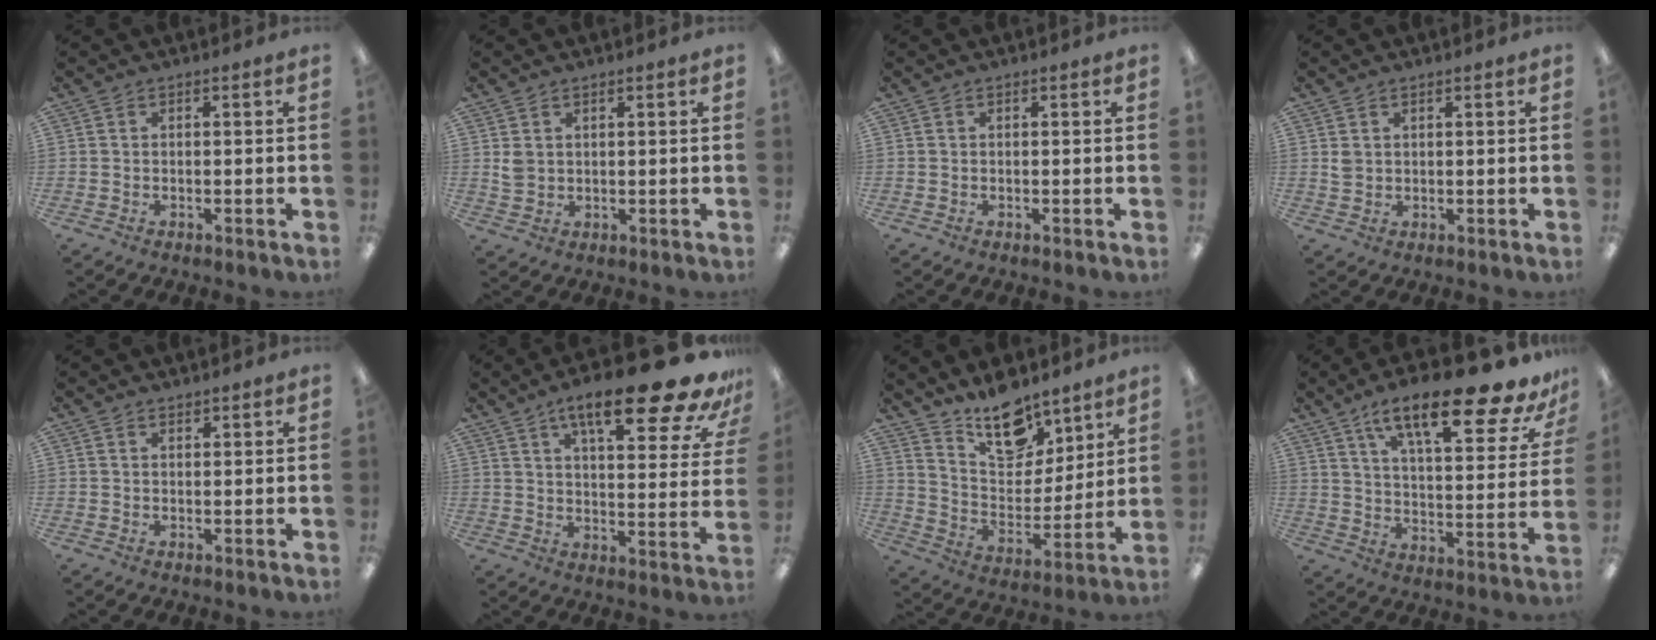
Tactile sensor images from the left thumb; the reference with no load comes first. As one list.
[{"total": 3.1, "force": [1.3, 2.4, 1.4], "torque": [-0.022, -0.002, 0.024]}, {"total": 0.0}, {"total": 2.3, "force": [1.1, 1.8, 1.0], "torque": [-0.014, -0.001, 0.019]}, {"total": 1.1, "force": [1.0, 0.4, 0.1], "torque": [0.005, -0.004, 0.019]}, {"total": 21.5, "force": [14.0, 5.4, 15.4], "torque": [-0.222, -0.089, 0.219]}, {"total": 16.1, "force": [12.3, 8.1, 6.5], "torque": [-0.097, -0.085, 0.224]}, {"total": 22.1, "force": [15.1, 6.0, 15.0], "torque": [-0.226, -0.097, 0.242]}]